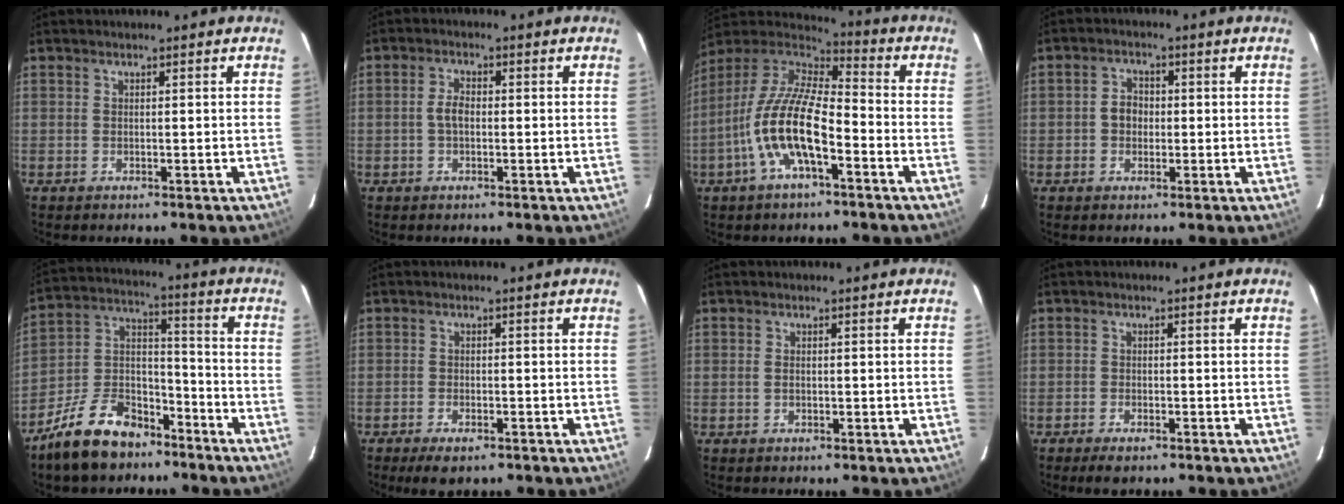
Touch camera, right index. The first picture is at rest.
{"total": 3.0, "force": [-0.4, 1.6, 2.4], "torque": [-0.051, 0.007, -0.006]}
{"total": 15.8, "force": [-5.9, 5.3, 13.7], "torque": [-0.276, -0.004, -0.119]}
{"total": 3.4, "force": [-0.3, 2.9, 1.8], "torque": [-0.032, 0.011, -0.006]}
{"total": 15.1, "force": [-10.6, 7.9, 7.4], "torque": [-0.165, 0.036, -0.174]}
{"total": 4.9, "force": [-3.5, 1.8, 2.9], "torque": [-0.072, -0.016, -0.060]}
{"total": 0.7, "force": [-0.1, 0.4, 0.6], "torque": [-0.011, 0.001, -0.003]}
{"total": 3.2, "force": [-2.5, 1.0, 1.8], "torque": [-0.048, -0.010, -0.045]}